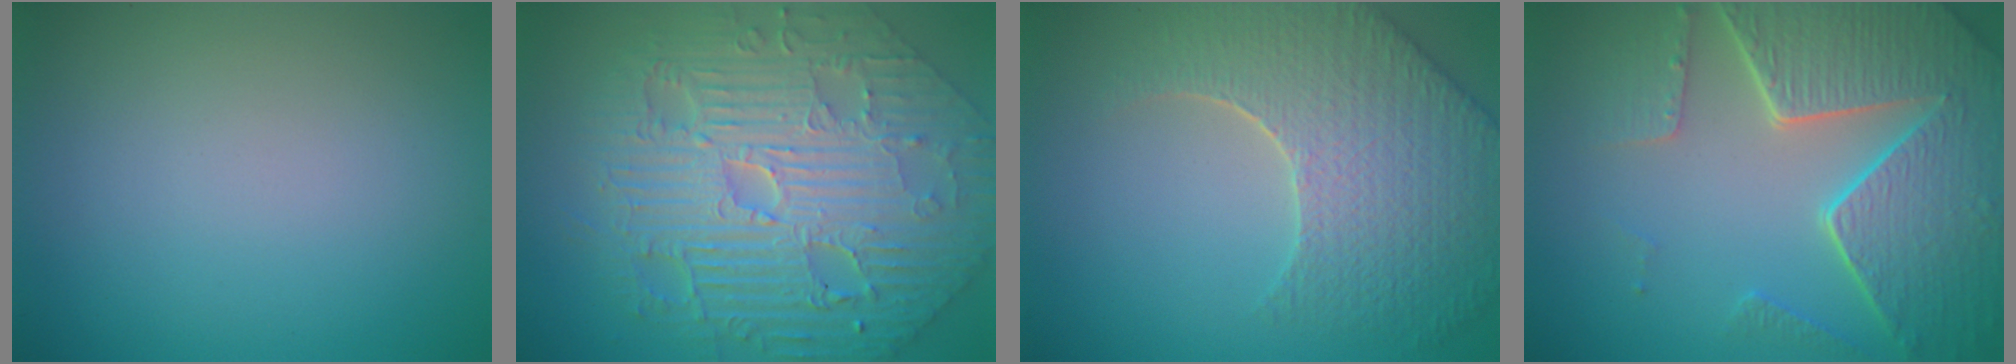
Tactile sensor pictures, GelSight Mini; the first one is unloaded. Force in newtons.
{"total": 11.6, "press": 7.8, "slide": 8.7}
{"total": 7.7, "press": 5.8, "slide": 5.1}
{"total": 8.4, "press": 6.0, "slide": 5.9}